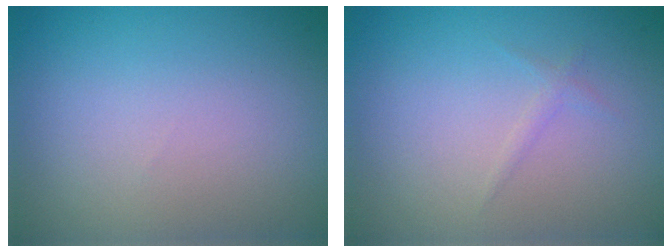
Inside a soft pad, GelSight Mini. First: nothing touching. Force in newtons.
{"total": 1.2, "press": 1.2, "slide": 0.2}